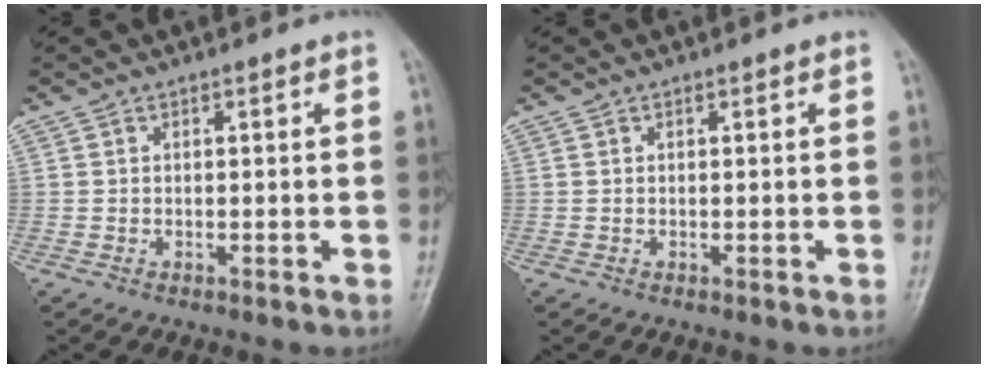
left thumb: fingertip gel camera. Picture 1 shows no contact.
{"total": 0.0}